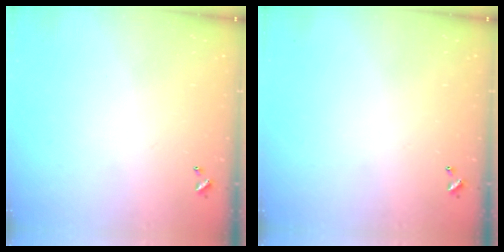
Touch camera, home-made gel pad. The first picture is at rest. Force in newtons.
{"total": 0.0}